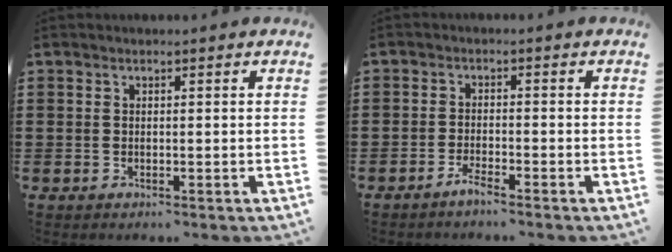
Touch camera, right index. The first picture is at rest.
{"total": 2.0, "force": [-1.8, 0.0, 0.9], "torque": [-0.024, -0.002, -0.035]}